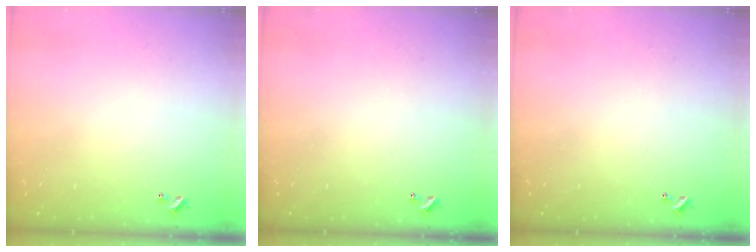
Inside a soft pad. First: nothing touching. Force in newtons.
{"total": 0.0}
{"total": 0.0}